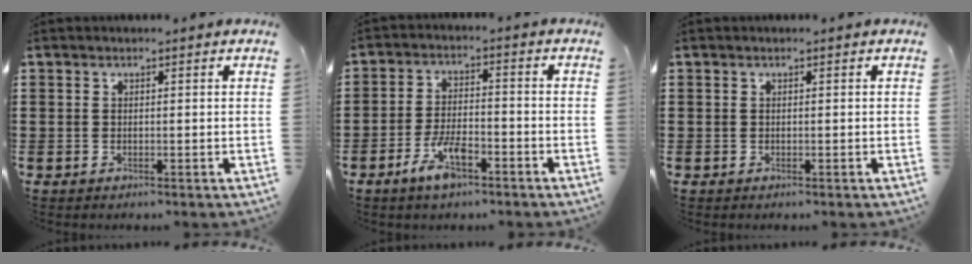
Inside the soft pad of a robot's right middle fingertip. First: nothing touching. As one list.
[{"total": 6.9, "force": [-3.9, 2.5, 5.1], "torque": [-0.107, 0.004, -0.074]}, {"total": 0.0}]